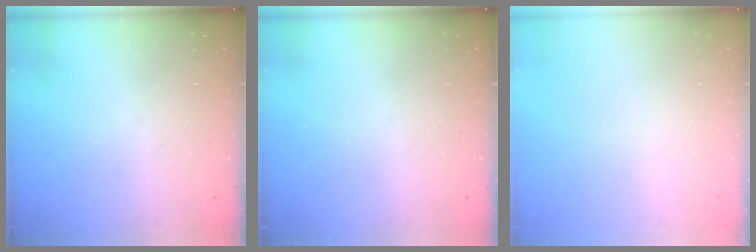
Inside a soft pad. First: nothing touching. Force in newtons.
{"total": 0.0}
{"total": 0.0}